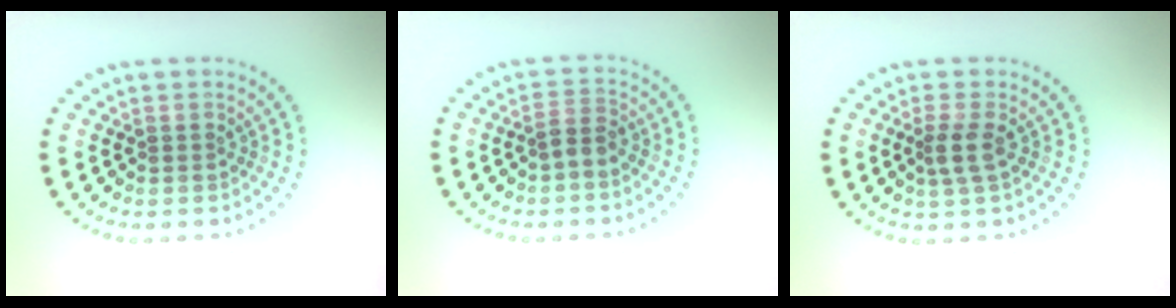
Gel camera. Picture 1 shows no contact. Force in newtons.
{"total": 1.8, "press": 1.4, "slide": 1.2}
{"total": 1.9, "press": 1.6, "slide": 1.1}